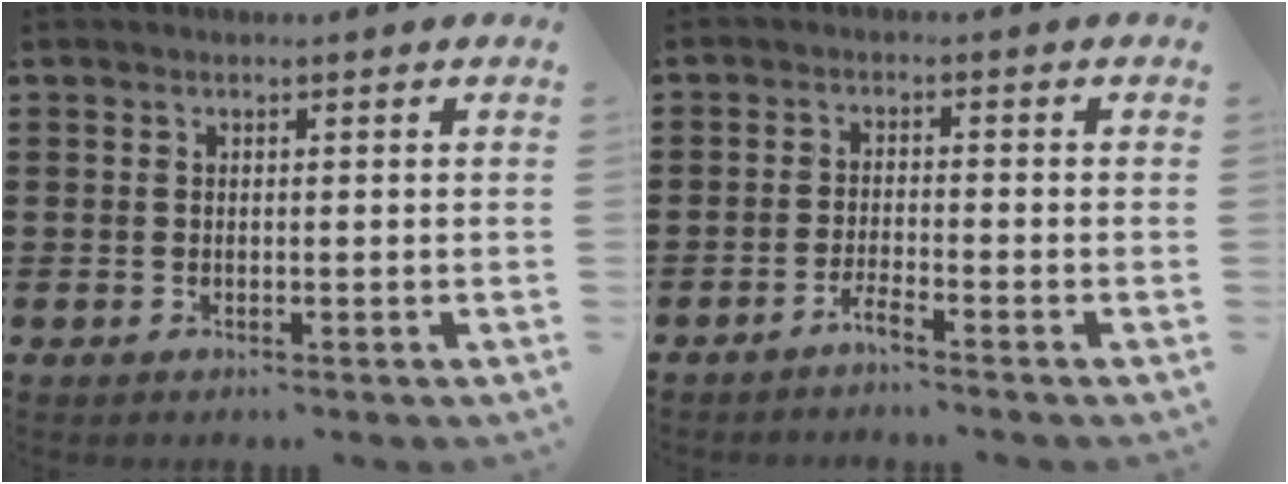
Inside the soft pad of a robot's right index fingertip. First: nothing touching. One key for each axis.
{"total": 2.2, "fx": -2.0, "fy": -0.3, "fz": 0.9, "tx": -0.018, "ty": 0.001, "tz": -0.037}